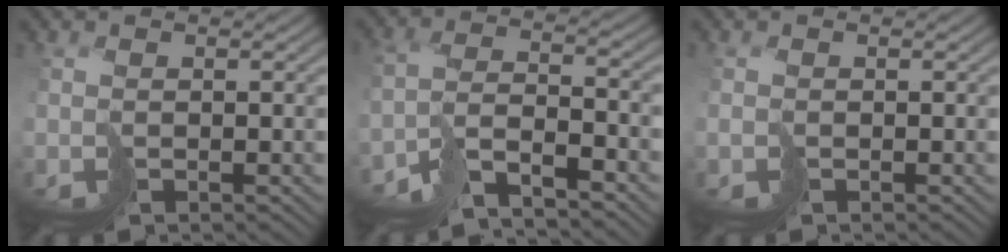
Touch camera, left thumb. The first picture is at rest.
{"total": 7.9, "force": [-6.2, 2.0, 4.6], "torque": [-0.092, 0.001, -0.126]}
{"total": 0.6, "force": [-0.3, 0.4, 0.2], "torque": [-0.006, -0.003, -0.008]}